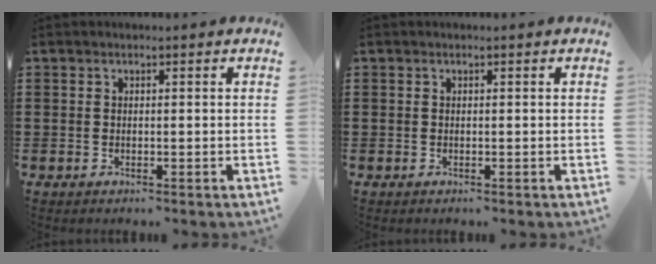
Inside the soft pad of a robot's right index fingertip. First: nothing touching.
{"total": 0.0}